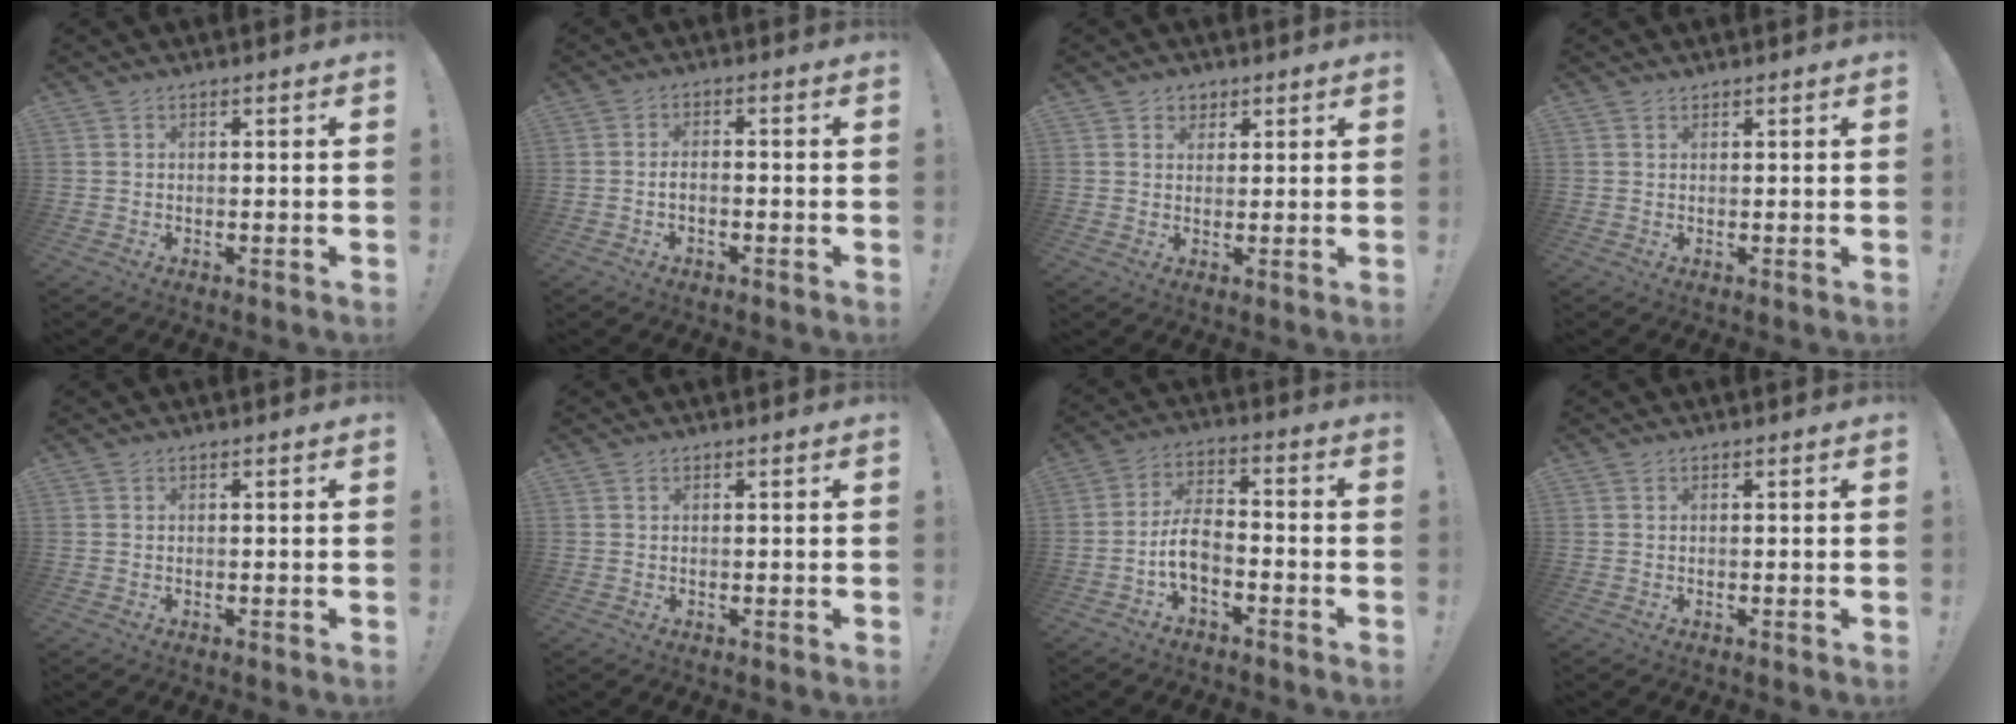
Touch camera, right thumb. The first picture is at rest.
{"total": 2.5, "force": [-1.4, 0.7, 1.9], "torque": [-0.047, 0.006, -0.027]}
{"total": 3.3, "force": [1.8, 2.7, 0.4], "torque": [0.007, -0.012, 0.029]}
{"total": 0.9, "force": [0.8, 0.4, 0.1], "torque": [0.003, -0.003, 0.014]}
{"total": 0.0}
{"total": 0.0}
{"total": 8.1, "force": [-4.1, 4.1, 5.7], "torque": [-0.122, 0.014, -0.073]}
{"total": 0.0}